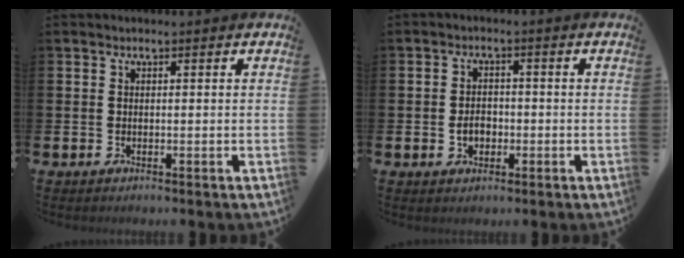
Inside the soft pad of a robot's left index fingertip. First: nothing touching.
{"total": 2.6, "force": [-0.7, 1.9, 1.6], "torque": [-0.017, -0.002, -0.019]}